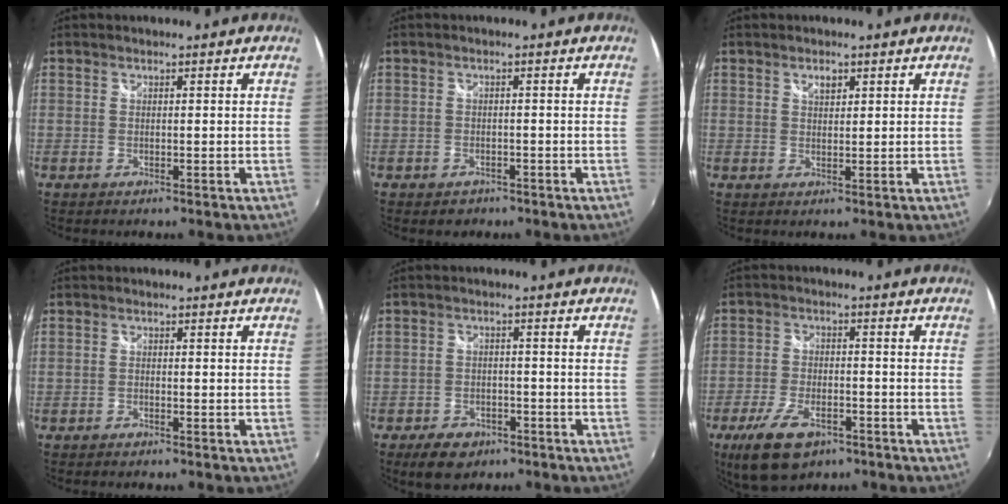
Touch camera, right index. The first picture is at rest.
{"total": 2.6, "force": [-1.7, 2.0, 0.6], "torque": [-0.017, -0.003, -0.024]}
{"total": 1.8, "force": [1.2, 0.8, 1.1], "torque": [-0.015, 0.004, 0.021]}
{"total": 0.7, "force": [-0.6, 0.3, 0.2], "torque": [-0.005, -0.001, -0.015]}
{"total": 7.0, "force": [-4.8, 4.2, 2.8], "torque": [-0.078, 0.004, -0.070]}
{"total": 11.1, "force": [-6.8, 5.3, 7.0], "torque": [-0.161, -0.019, -0.119]}